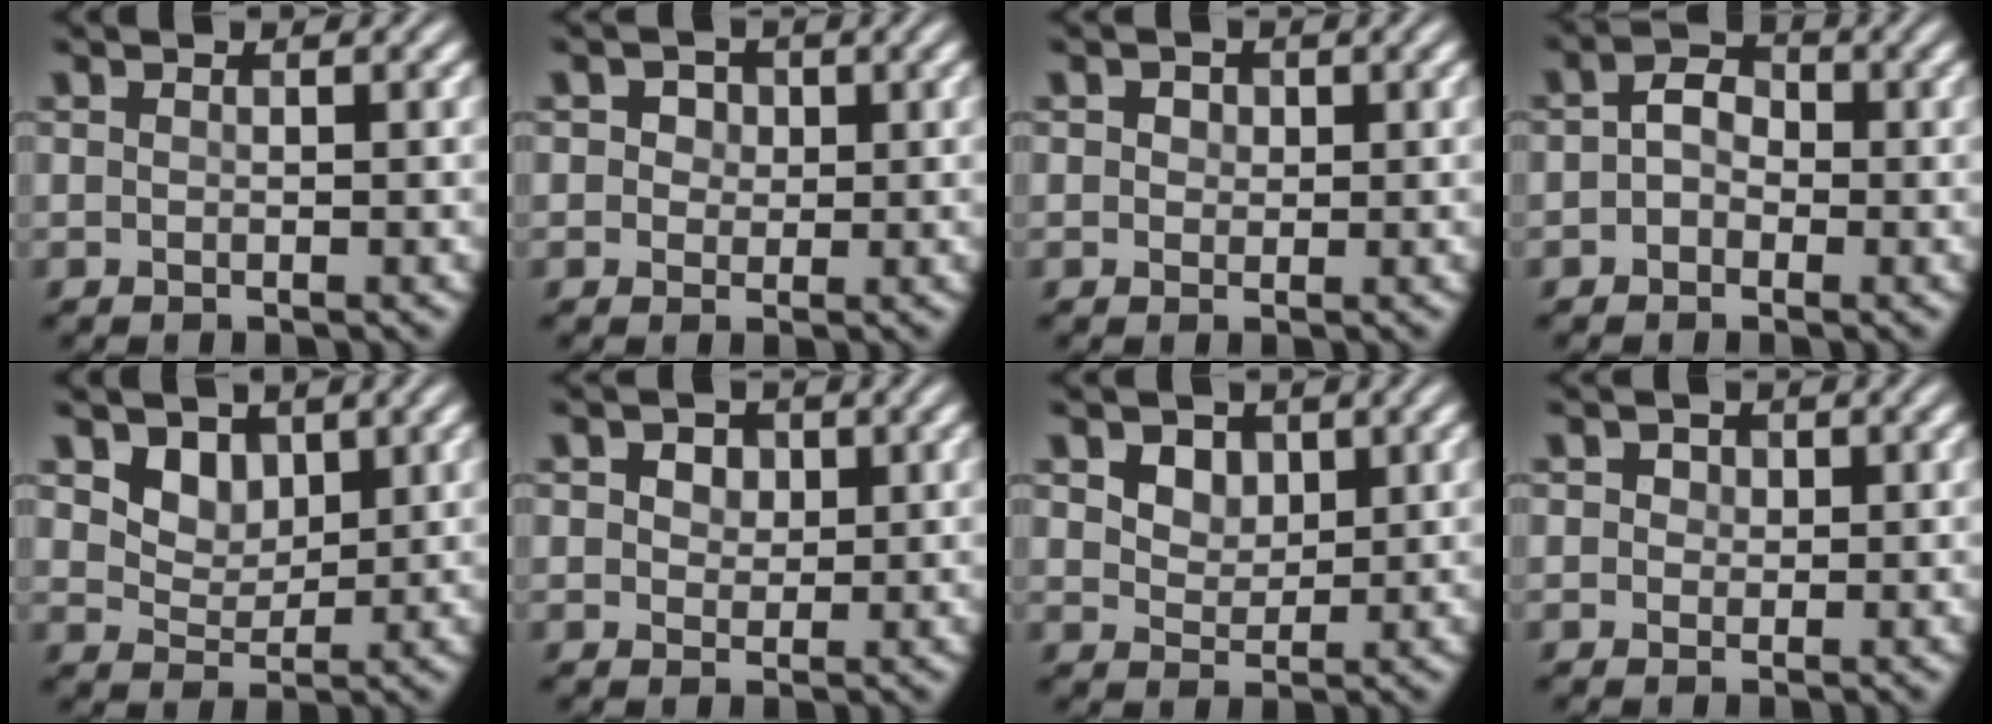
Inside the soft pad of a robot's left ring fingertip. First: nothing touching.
{"total": 2.4, "force": [1.0, 1.9, 1.1], "torque": [-0.014, 0.008, 0.003]}
{"total": 1.4, "force": [0.6, 1.1, 0.6], "torque": [-0.006, 0.003, 0.001]}
{"total": 2.6, "force": [-0.2, 2.0, 1.6], "torque": [-0.027, 0.005, -0.014]}
{"total": 3.9, "force": [2.1, 2.7, 1.8], "torque": [-0.050, -0.019, 0.053]}
{"total": 3.3, "force": [1.6, 2.3, 1.8], "torque": [-0.031, 0.010, 0.009]}
{"total": 3.8, "force": [2.0, 2.6, 1.9], "torque": [-0.051, 0.000, 0.038]}
{"total": 1.4, "force": [0.5, 1.1, 0.6], "torque": [-0.004, 0.003, 0.000]}